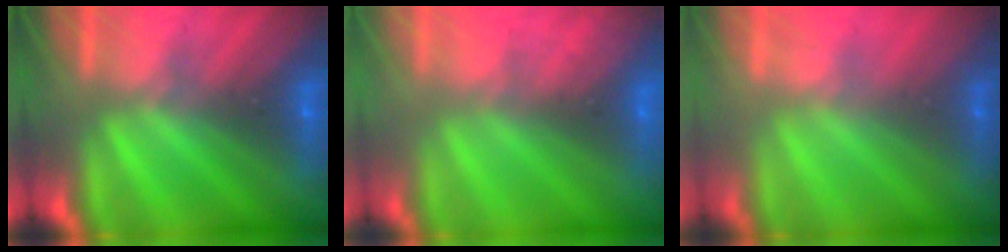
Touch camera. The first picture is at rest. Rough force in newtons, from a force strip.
{"total": 7.5}
{"total": 2.3}